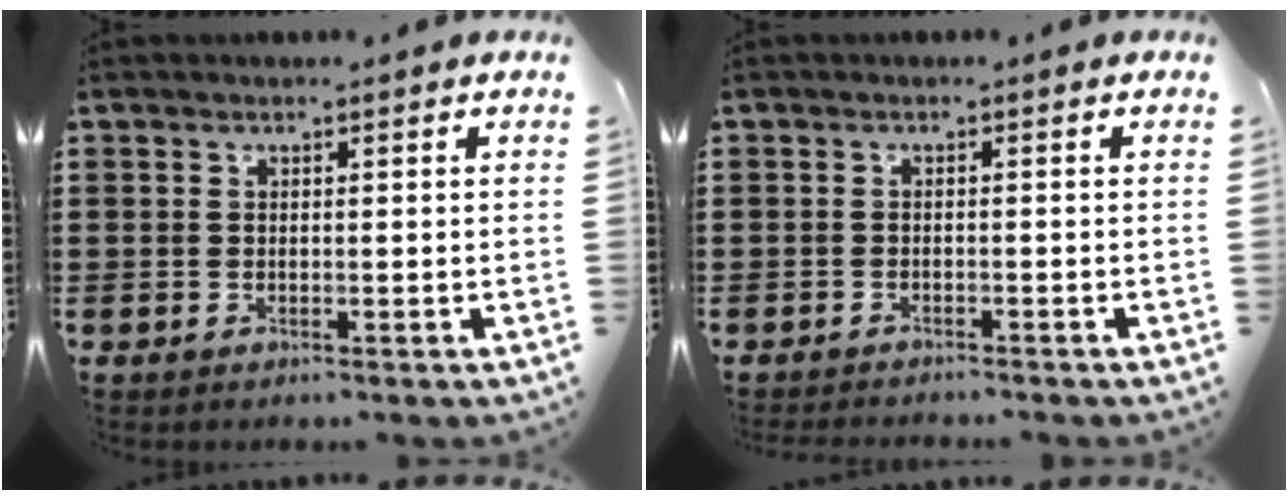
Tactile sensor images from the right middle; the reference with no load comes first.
{"total": 1.0, "force": [-1.0, 0.0, 0.0], "torque": [-0.002, 0.002, -0.021]}